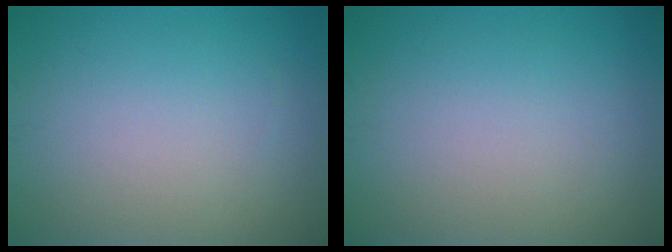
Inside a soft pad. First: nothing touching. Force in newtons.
{"total": 0.0}